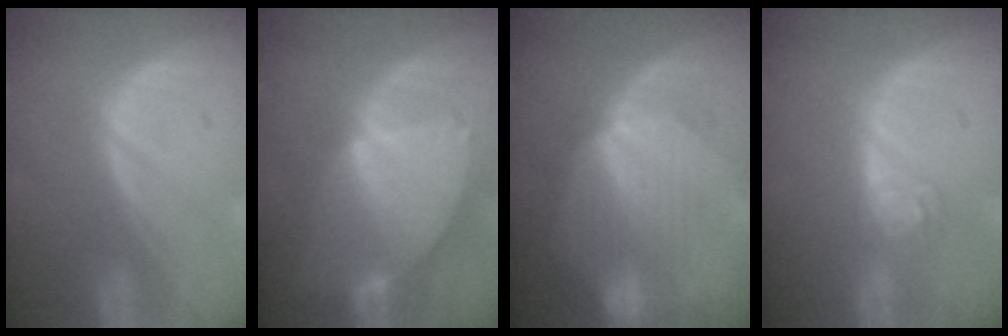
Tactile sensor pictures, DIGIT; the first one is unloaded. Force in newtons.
{"total": 8.5, "press": 7.4, "slide": 4.1}
{"total": 7.3, "press": 7.3, "slide": 0.2}
{"total": 4.3, "press": 3.9, "slide": 1.7}